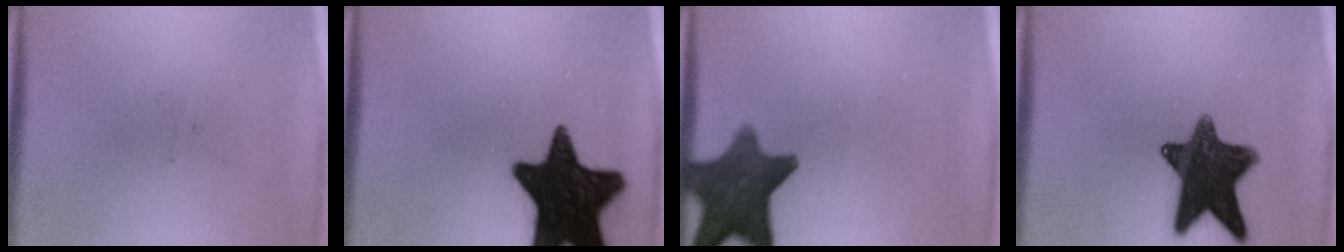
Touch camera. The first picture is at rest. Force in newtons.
{"total": 18.4}
{"total": 11.2}
{"total": 13.0}